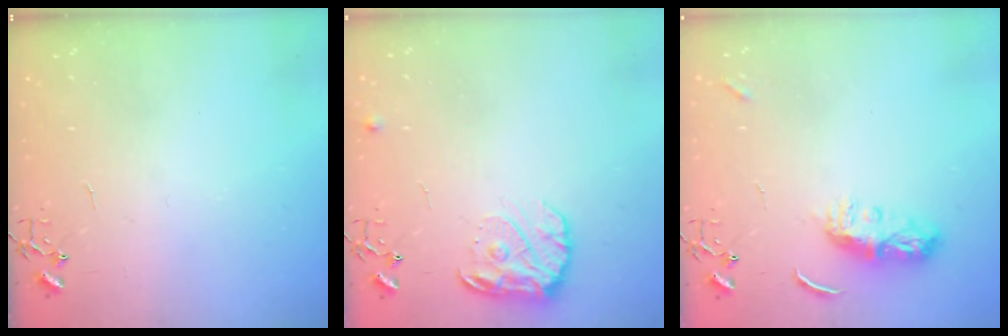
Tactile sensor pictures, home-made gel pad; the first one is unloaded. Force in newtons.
{"total": 12.7, "press": 12.6, "slide": 0.7}
{"total": 7.4, "press": 7.4, "slide": 0.5}